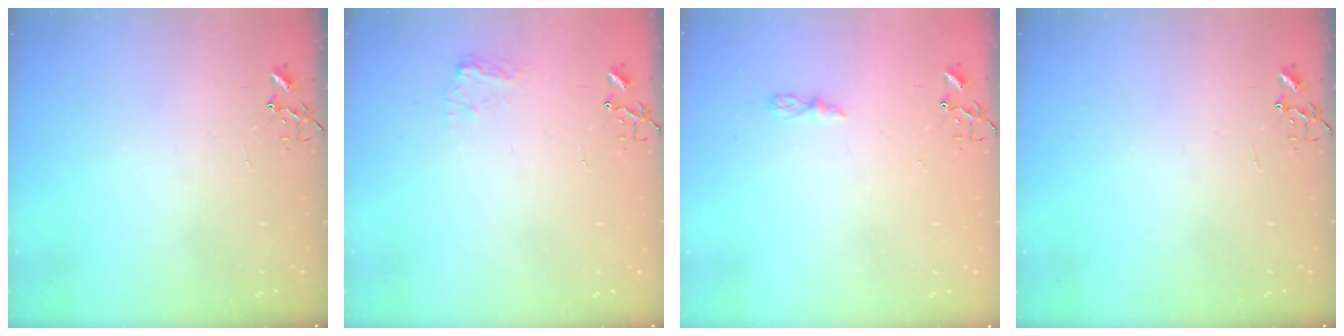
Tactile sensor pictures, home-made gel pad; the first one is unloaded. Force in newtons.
{"total": 6.6, "press": 6.6, "slide": 0.2}
{"total": 4.4, "press": 4.4, "slide": 0.6}
{"total": 0.0}